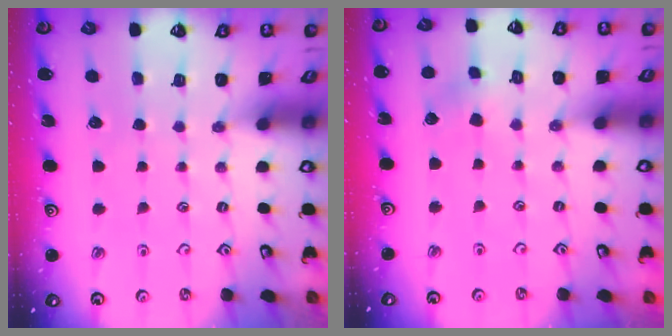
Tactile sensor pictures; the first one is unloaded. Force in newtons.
{"total": 2.9, "press": 2.9, "slide": 0.3}